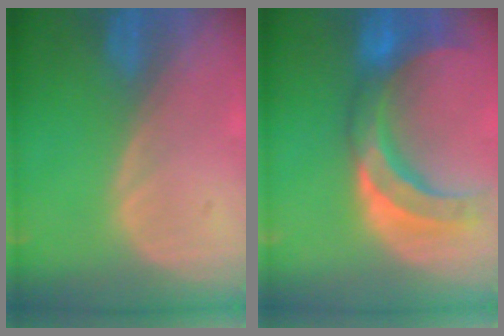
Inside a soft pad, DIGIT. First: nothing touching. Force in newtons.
{"total": 10.6, "press": 9.3, "slide": 5.0}